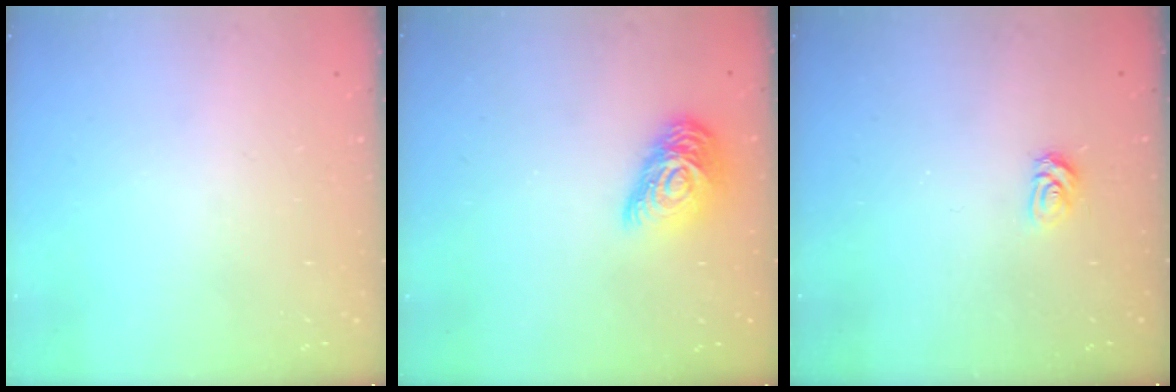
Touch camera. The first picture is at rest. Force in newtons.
{"total": 13.1, "press": 13.1, "slide": 0.6}
{"total": 3.2, "press": 3.2, "slide": 0.5}